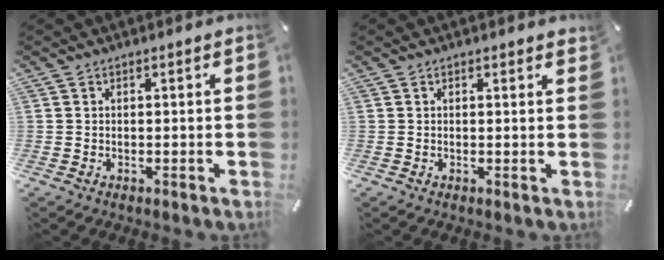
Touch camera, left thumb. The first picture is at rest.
{"total": 0.5, "force": [0.4, 0.2, 0.2], "torque": [0.003, -0.002, 0.005]}